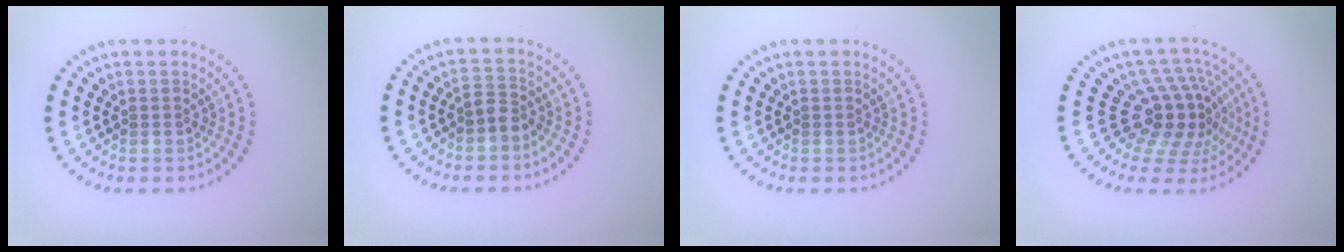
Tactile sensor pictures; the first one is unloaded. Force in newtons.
{"total": 1.5, "press": 1.2, "slide": 0.9}
{"total": 0.0}
{"total": 5.0, "press": 3.5, "slide": 3.6}